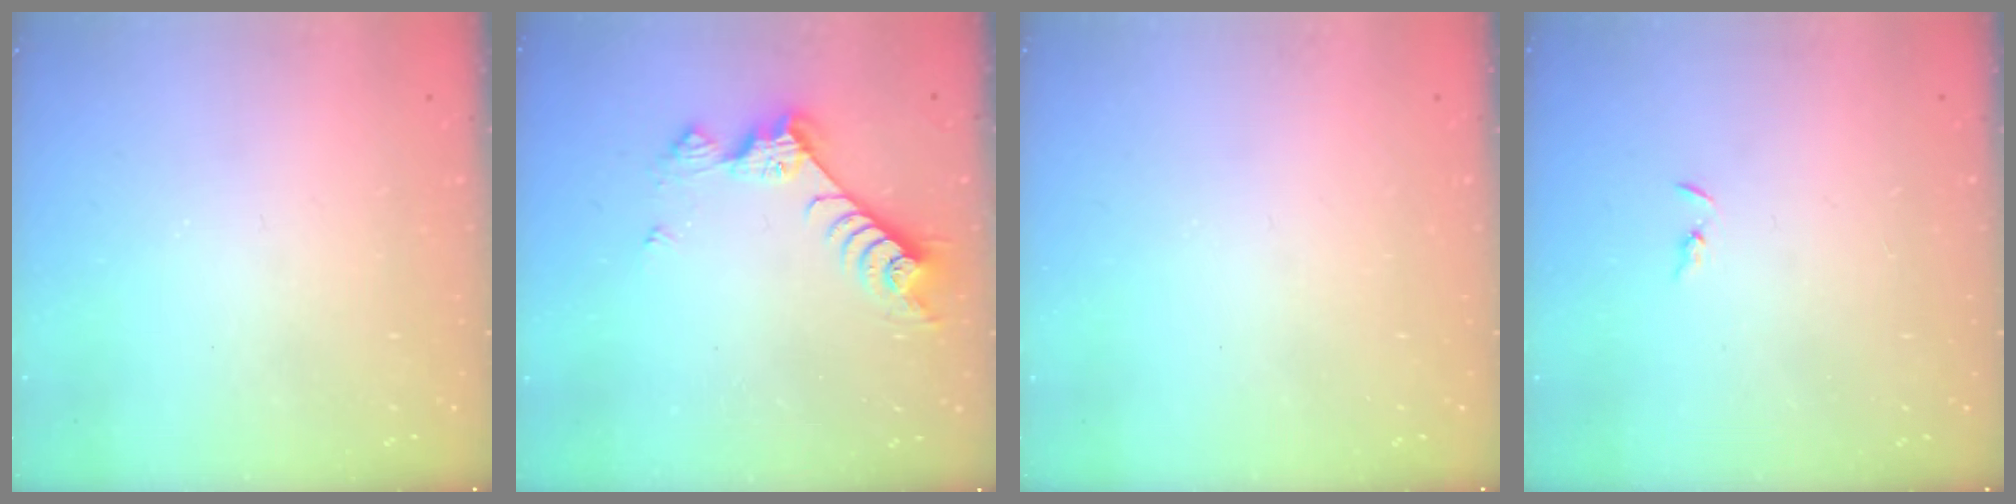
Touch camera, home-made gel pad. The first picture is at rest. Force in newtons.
{"total": 7.8, "press": 7.7, "slide": 0.4}
{"total": 0.0}
{"total": 2.1, "press": 2.1, "slide": 0.3}